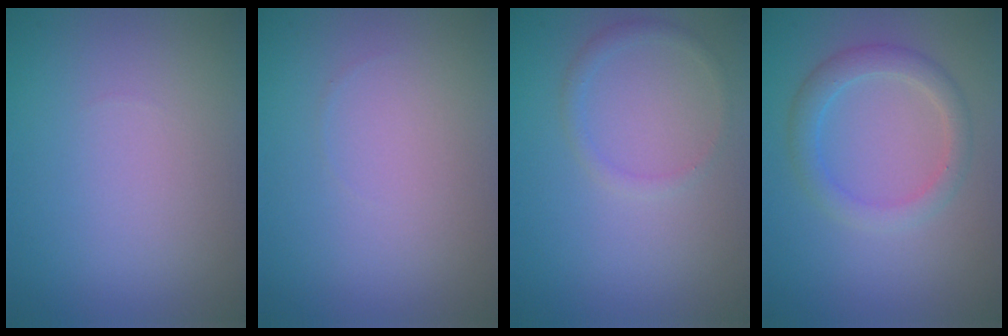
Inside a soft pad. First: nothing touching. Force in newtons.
{"total": 0.0}
{"total": 1.1, "press": 1.1, "slide": 0.1}
{"total": 2.7, "press": 2.7, "slide": 0.0}